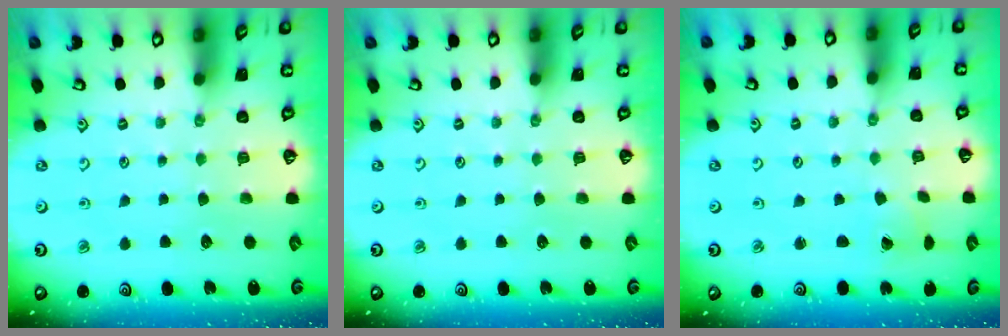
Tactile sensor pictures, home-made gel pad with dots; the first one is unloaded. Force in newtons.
{"total": 0.0}
{"total": 1.7, "press": 1.7, "slide": 0.1}